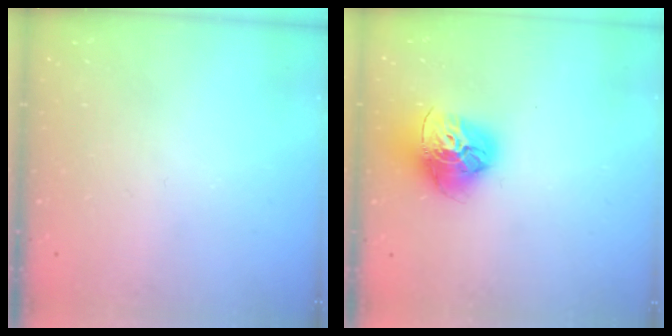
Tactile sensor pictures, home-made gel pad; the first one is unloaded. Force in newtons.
{"total": 16.5, "press": 16.3, "slide": 2.0}